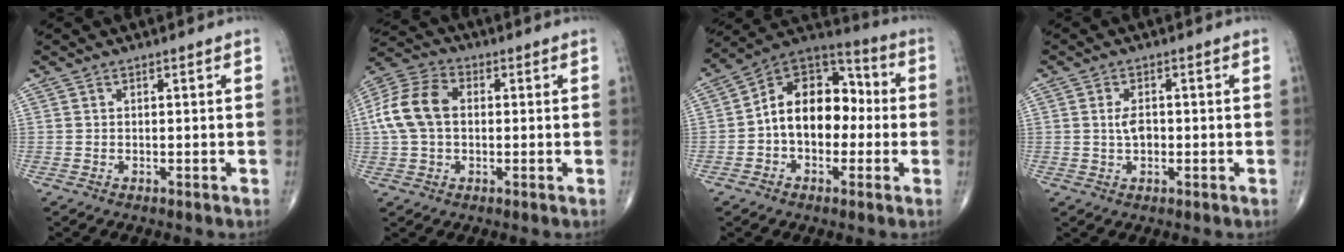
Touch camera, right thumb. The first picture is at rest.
{"total": 11.2, "force": [0.7, 7.8, 8.1], "torque": [-0.167, 0.030, 0.007]}
{"total": 15.3, "force": [-1.0, 10.4, 11.1], "torque": [-0.139, 0.049, -0.030]}
{"total": 3.1, "force": [-0.1, 1.9, 2.5], "torque": [-0.041, 0.003, -0.004]}